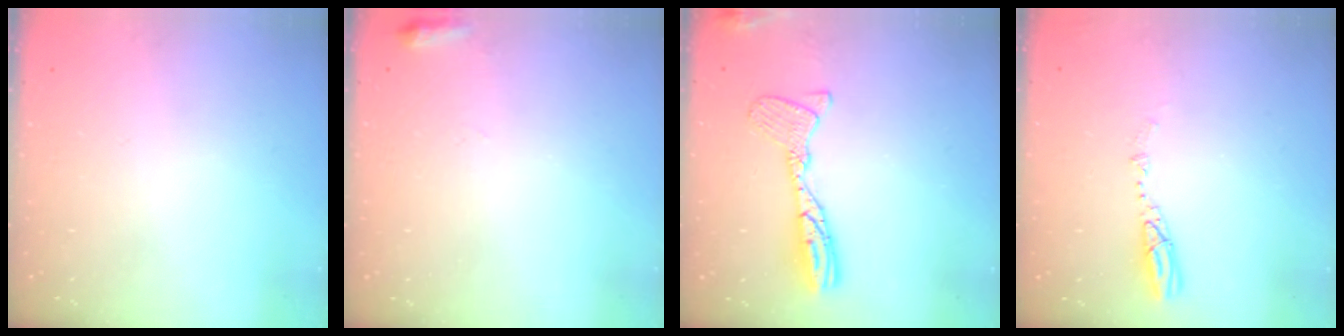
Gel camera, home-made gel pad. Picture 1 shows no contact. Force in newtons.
{"total": 5.7, "press": 5.7, "slide": 1.0}
{"total": 13.5, "press": 13.4, "slide": 1.3}
{"total": 5.5, "press": 5.4, "slide": 0.5}